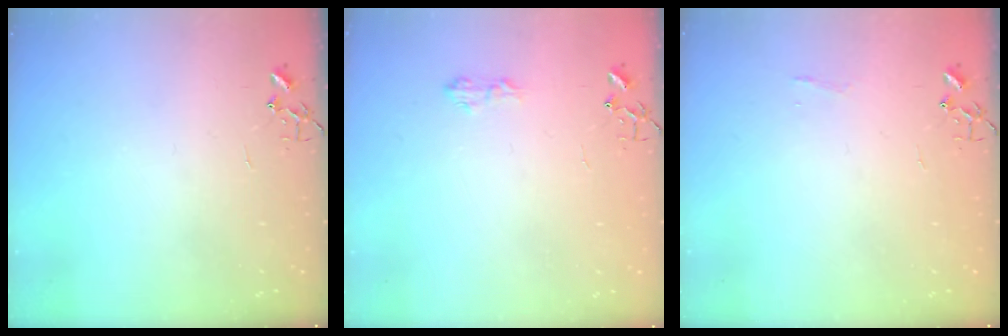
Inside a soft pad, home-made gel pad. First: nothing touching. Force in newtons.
{"total": 5.9, "press": 5.9, "slide": 0.8}
{"total": 3.7, "press": 3.7, "slide": 0.4}